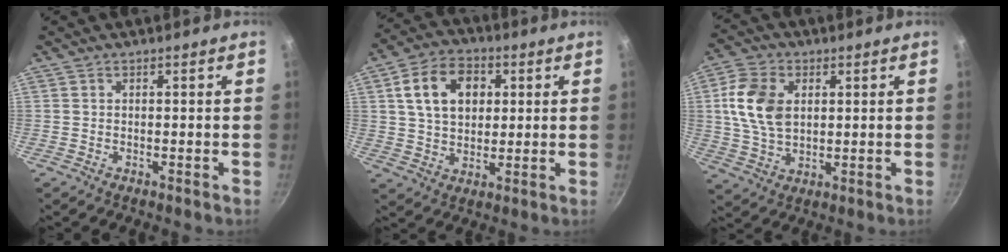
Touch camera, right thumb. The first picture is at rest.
{"total": 12.5, "force": [3.3, 8.9, 8.2], "torque": [-0.116, 0.006, 0.050]}
{"total": 11.3, "force": [2.2, 7.6, 8.1], "torque": [-0.141, -0.001, 0.041]}